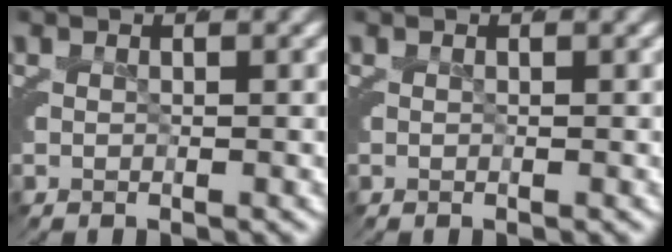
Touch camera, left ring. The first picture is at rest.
{"total": 0.0}